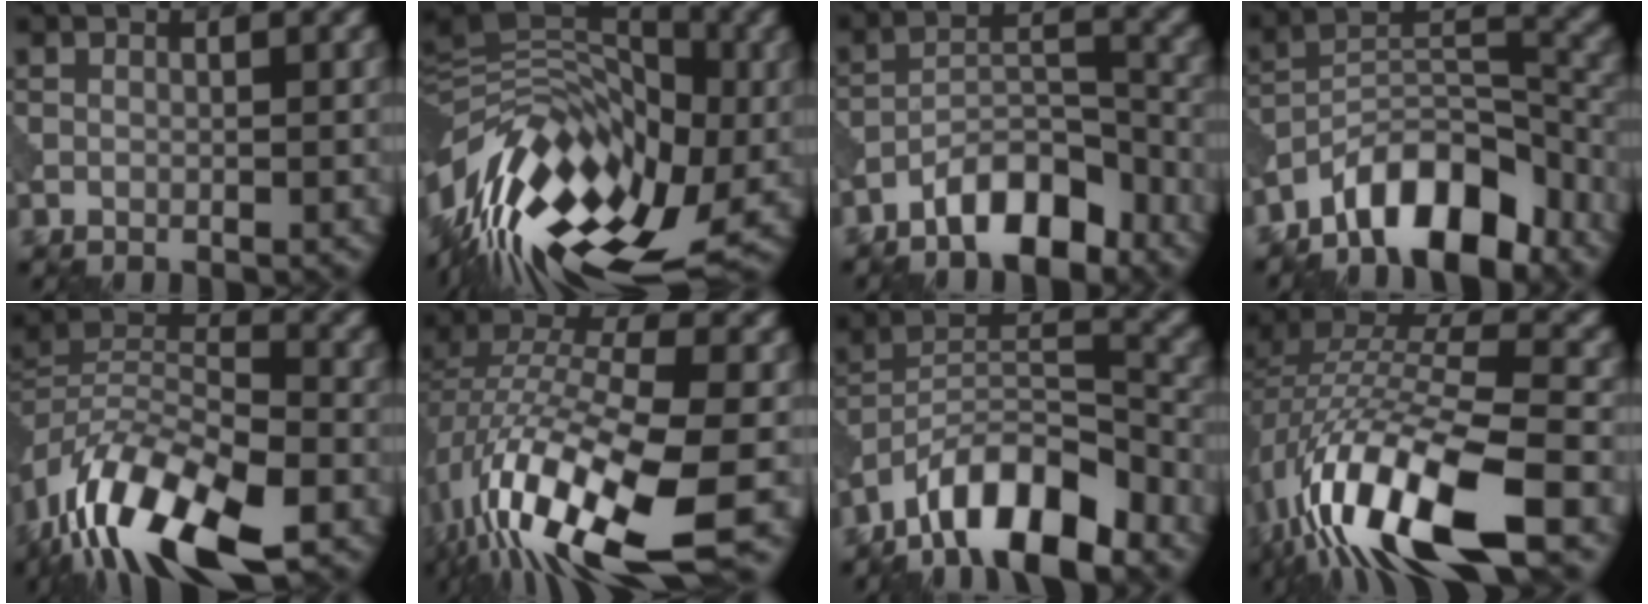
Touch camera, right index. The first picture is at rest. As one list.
[{"total": 15.2, "force": [-4.4, 8.3, 12.0], "torque": [-0.216, 0.017, -0.092]}, {"total": 6.2, "force": [-4.6, 2.2, 3.6], "torque": [-0.050, 0.010, -0.085]}, {"total": 9.0, "force": [-6.7, 3.4, 5.0], "torque": [-0.063, 0.012, -0.130]}, {"total": 13.6, "force": [-8.4, 5.3, 9.3], "torque": [-0.181, -0.003, -0.166]}, {"total": 15.4, "force": [-6.6, 5.2, 12.9], "torque": [-0.264, -0.010, -0.117]}, {"total": 9.9, "force": [-7.1, 3.2, 6.1], "torque": [-0.092, 0.010, -0.140]}, {"total": 14.6, "force": [-7.2, 5.0, 11.6], "torque": [-0.234, -0.002, -0.131]}]